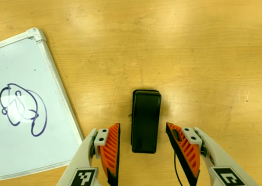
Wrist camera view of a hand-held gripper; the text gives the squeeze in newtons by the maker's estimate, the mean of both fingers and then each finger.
{"total": 0.0}